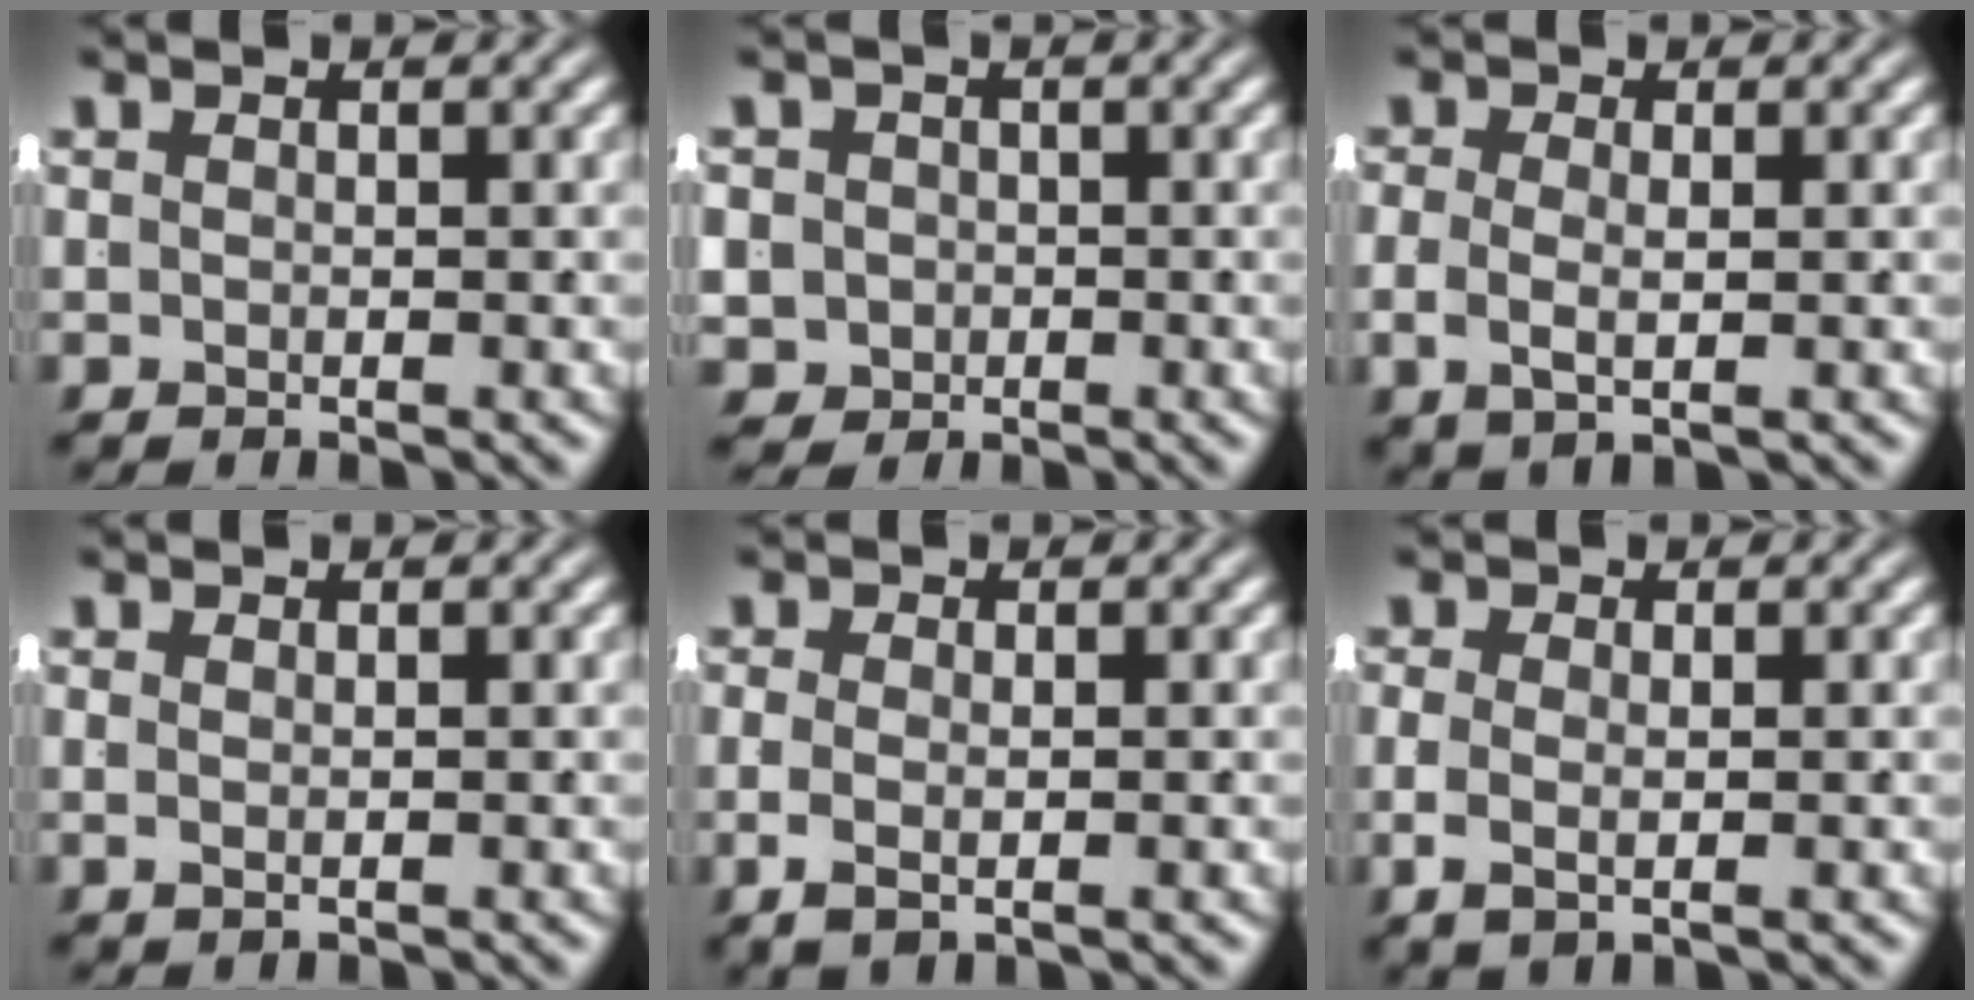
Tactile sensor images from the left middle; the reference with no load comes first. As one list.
[{"total": 5.5, "force": [-1.4, 5.0, 1.8], "torque": [-0.054, -0.030, -0.016]}, {"total": 2.5, "force": [-0.4, 1.1, 2.2], "torque": [-0.047, -0.016, 0.003]}, {"total": 0.8, "force": [0.1, -0.6, 0.5], "torque": [-0.002, -0.007, 0.008]}, {"total": 2.0, "force": [-0.7, 0.4, 1.8], "torque": [-0.037, -0.017, -0.001]}, {"total": 2.3, "force": [-0.5, 0.8, 2.1], "torque": [-0.043, -0.017, 0.003]}]